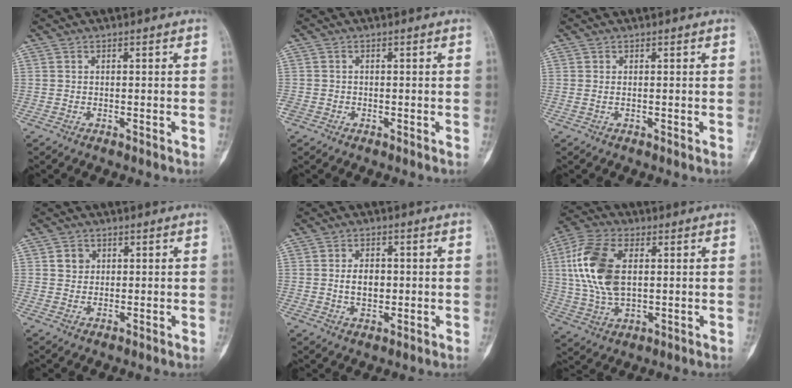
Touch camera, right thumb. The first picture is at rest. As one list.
[{"total": 1.4, "force": [-0.6, 1.2, 0.3], "torque": [-0.001, 0.004, -0.013]}, {"total": 0.0}, {"total": 2.8, "force": [0.9, 2.4, 0.9], "torque": [-0.003, -0.003, 0.014]}, {"total": 5.2, "force": [0.0, 3.5, 3.8], "torque": [-0.046, 0.000, 0.002]}, {"total": 15.4, "force": [2.7, 8.7, 12.4], "torque": [-0.257, 0.005, 0.051]}]